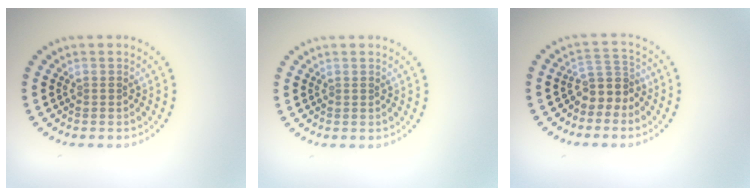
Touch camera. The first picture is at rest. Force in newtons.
{"total": 0.0}
{"total": 2.9, "press": 2.0, "slide": 2.0}